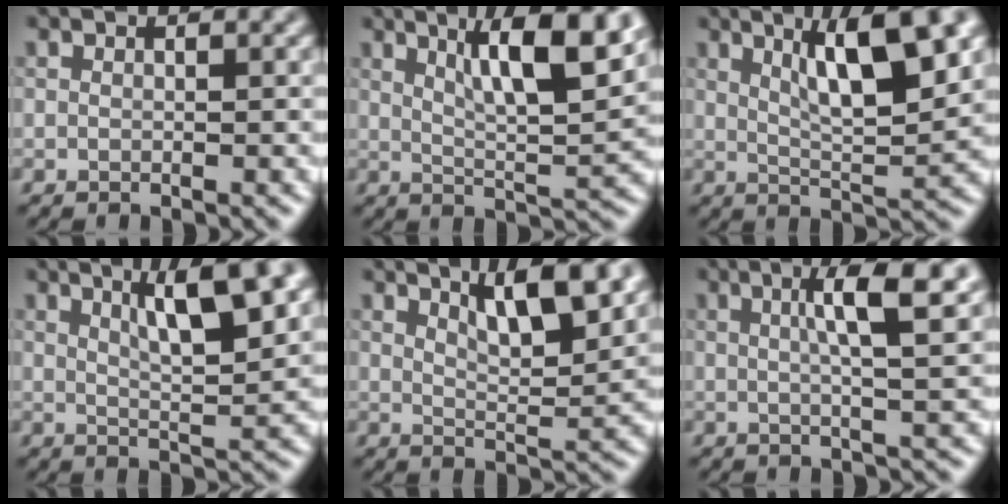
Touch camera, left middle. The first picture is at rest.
{"total": 8.2, "force": [3.8, 1.7, 7.0], "torque": [-0.102, 0.004, 0.065]}
{"total": 8.0, "force": [3.2, 2.0, 7.0], "torque": [-0.108, 0.005, 0.056]}
{"total": 7.0, "force": [3.2, 1.6, 6.0], "torque": [-0.084, 0.008, 0.049]}
{"total": 5.8, "force": [3.3, 1.4, 4.5], "torque": [-0.071, 0.001, 0.056]}
{"total": 6.1, "force": [1.9, 1.2, 5.7], "torque": [-0.076, 0.010, 0.026]}